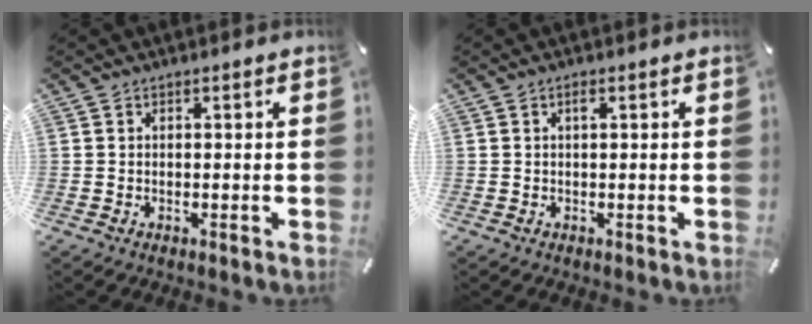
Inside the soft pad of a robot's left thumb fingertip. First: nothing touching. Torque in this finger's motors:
{"motor_torque": [0.08, 0.37, -0.01, -0.45, 0.06]}